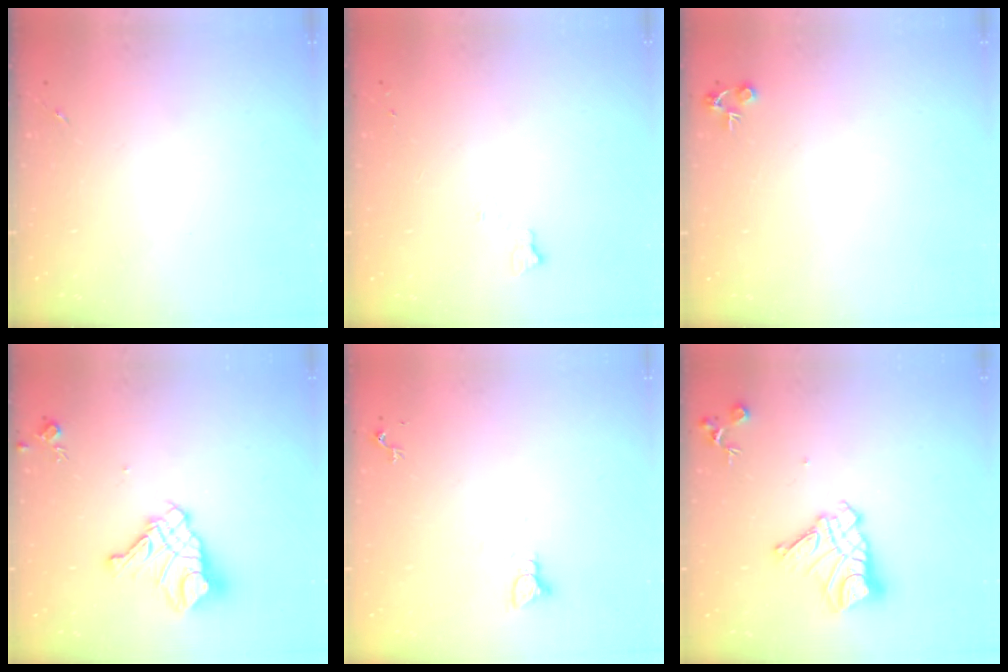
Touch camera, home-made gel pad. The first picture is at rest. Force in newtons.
{"total": 4.6, "press": 4.5, "slide": 0.6}
{"total": 4.7, "press": 4.7, "slide": 0.2}
{"total": 14.3, "press": 14.2, "slide": 1.6}
{"total": 2.2, "press": 2.2, "slide": 0.1}
{"total": 13.7, "press": 13.6, "slide": 1.2}